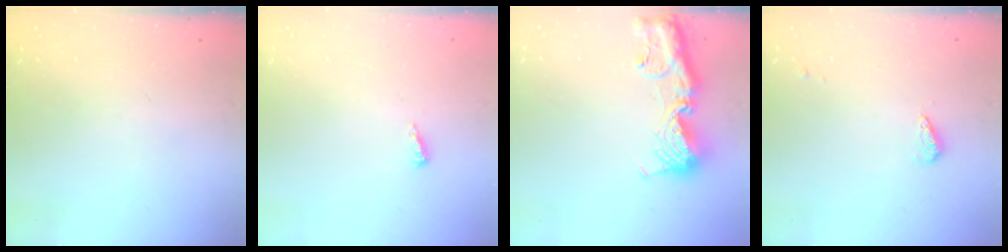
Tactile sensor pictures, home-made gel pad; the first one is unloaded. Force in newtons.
{"total": 2.5, "press": 2.5, "slide": 0.2}
{"total": 15.7, "press": 15.6, "slide": 1.6}
{"total": 3.6, "press": 3.5, "slide": 1.1}